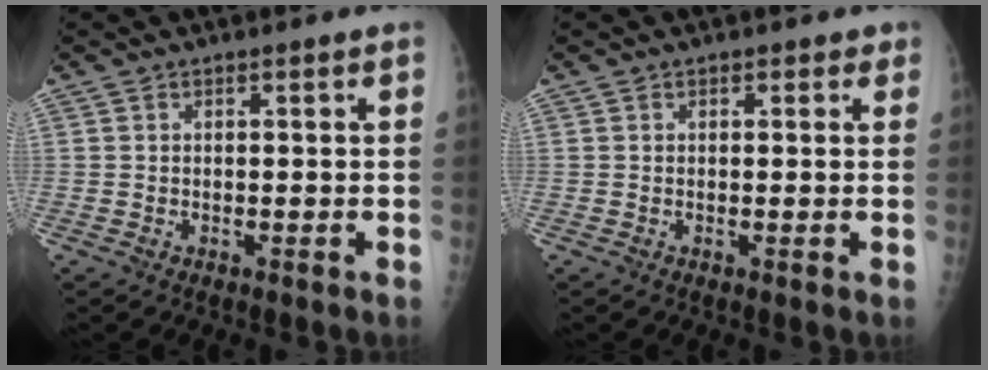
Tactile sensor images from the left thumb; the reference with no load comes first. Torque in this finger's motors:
{"motor_torque": [-0.08, 0.07, -0.30, 0.09, 0.02]}